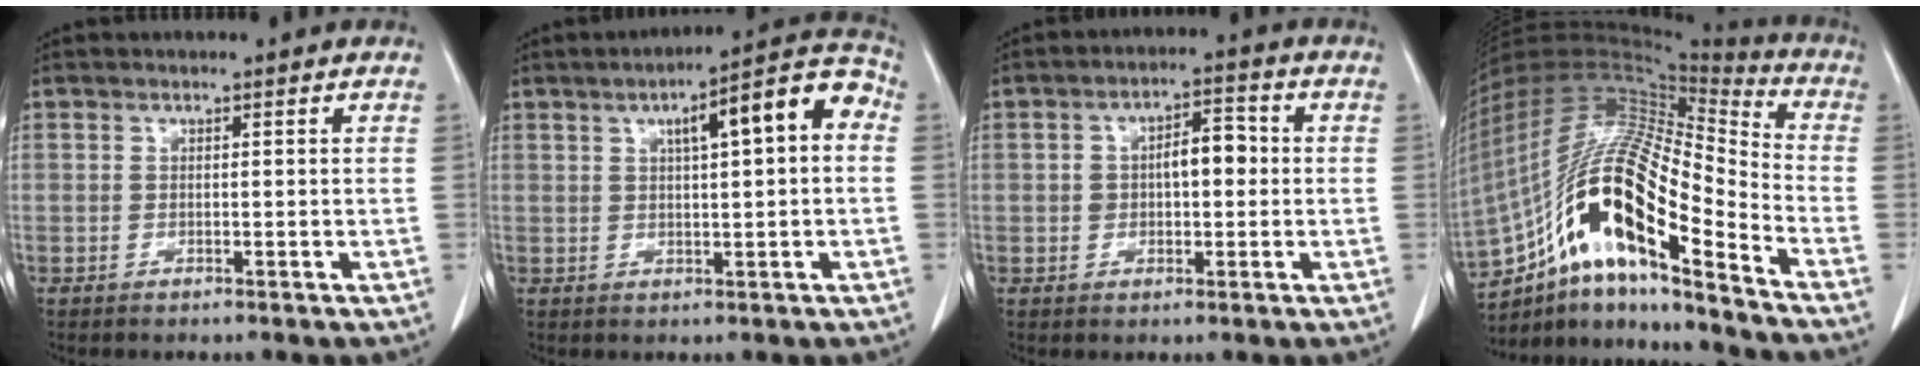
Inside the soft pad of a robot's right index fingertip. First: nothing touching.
{"total": 10.2, "force": [2.4, 2.0, 9.7], "torque": [-0.131, 0.038, 0.029]}
{"total": 5.8, "force": [0.3, 2.9, 5.0], "torque": [-0.083, 0.028, 0.005]}
{"total": 22.2, "force": [-11.6, 3.8, 18.6], "torque": [-0.361, 0.001, -0.205]}